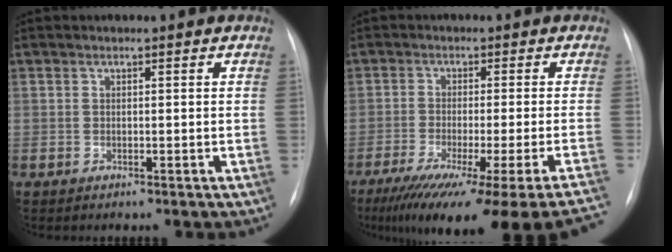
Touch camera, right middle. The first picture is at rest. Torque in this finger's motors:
{"motor_torque": [1.18, -0.96, 0.91, 0.17]}